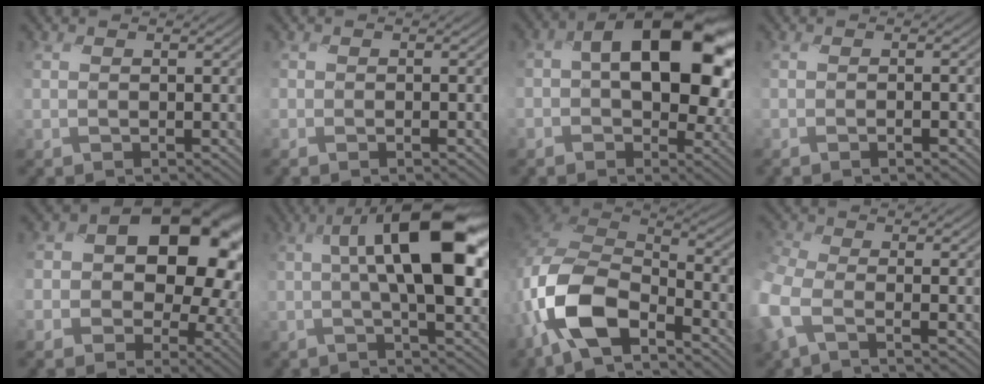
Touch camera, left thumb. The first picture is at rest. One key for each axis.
{"total": 0.6, "fx": -0.6, "fy": 0.1, "fz": 0.0, "tx": 0.004, "ty": -0.002, "tz": -0.012}
{"total": 14.0, "fx": 2.2, "fy": 8.6, "fz": 10.8, "tx": -0.163, "ty": -0.006, "tz": 0.040}
{"total": 1.0, "fx": -0.7, "fy": 0.0, "fz": 0.7, "tx": -0.010, "ty": 0.003, "tz": -0.015}
{"total": 14.2, "fx": 0.7, "fy": 11.1, "fz": 8.8, "tx": -0.121, "ty": -0.014, "tz": 0.014}
{"total": 11.7, "fx": 1.6, "fy": 3.5, "fz": 11.0, "tx": -0.169, "ty": 0.009, "tz": 0.012}
{"total": 12.0, "fx": -6.9, "fy": 5.9, "fz": 7.9, "tx": -0.175, "ty": -0.016, "tz": -0.148}
{"total": 5.4, "fx": -2.7, "fy": 2.7, "fz": 3.8, "tx": -0.115, "ty": -0.009, "tz": -0.073}